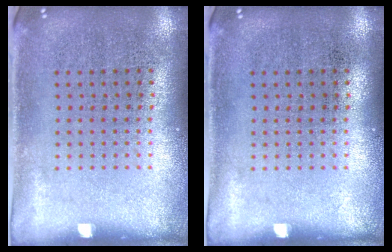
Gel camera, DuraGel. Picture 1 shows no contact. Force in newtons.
{"total": 0.0}